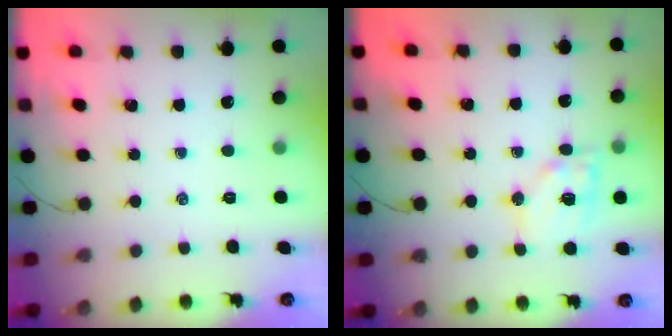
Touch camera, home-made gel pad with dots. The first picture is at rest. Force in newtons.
{"total": 11.6, "press": 11.4, "slide": 2.0}